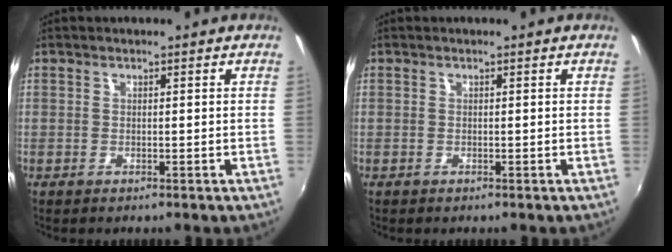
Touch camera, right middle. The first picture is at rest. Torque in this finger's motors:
{"motor_torque": [-0.27, -0.24, -0.06, 0.00]}